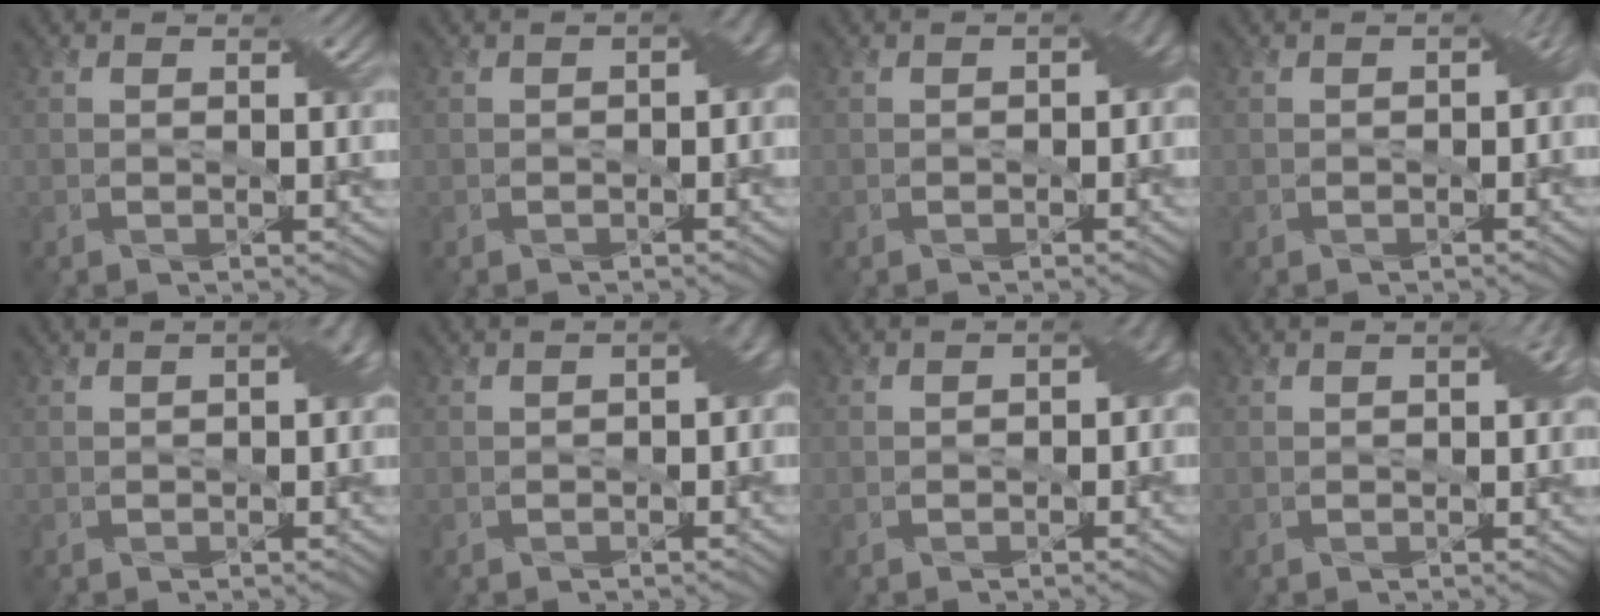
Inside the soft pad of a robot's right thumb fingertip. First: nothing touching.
{"total": 3.2, "force": [-0.4, 1.9, 2.6], "torque": [-0.029, -0.002, -0.008]}
{"total": 3.0, "force": [-0.4, 1.9, 2.2], "torque": [-0.025, -0.005, -0.009]}
{"total": 3.1, "force": [-0.4, 2.0, 2.3], "torque": [-0.024, -0.007, -0.006]}
{"total": 3.0, "force": [-0.1, 1.5, 2.6], "torque": [-0.030, 0.005, -0.002]}
{"total": 3.7, "force": [-0.4, 2.2, 3.0], "torque": [-0.033, 0.000, -0.008]}
{"total": 3.3, "force": [-0.6, 2.2, 2.4], "torque": [-0.026, -0.007, -0.012]}
{"total": 2.5, "force": [0.2, 1.3, 2.1], "torque": [-0.024, 0.006, 0.006]}